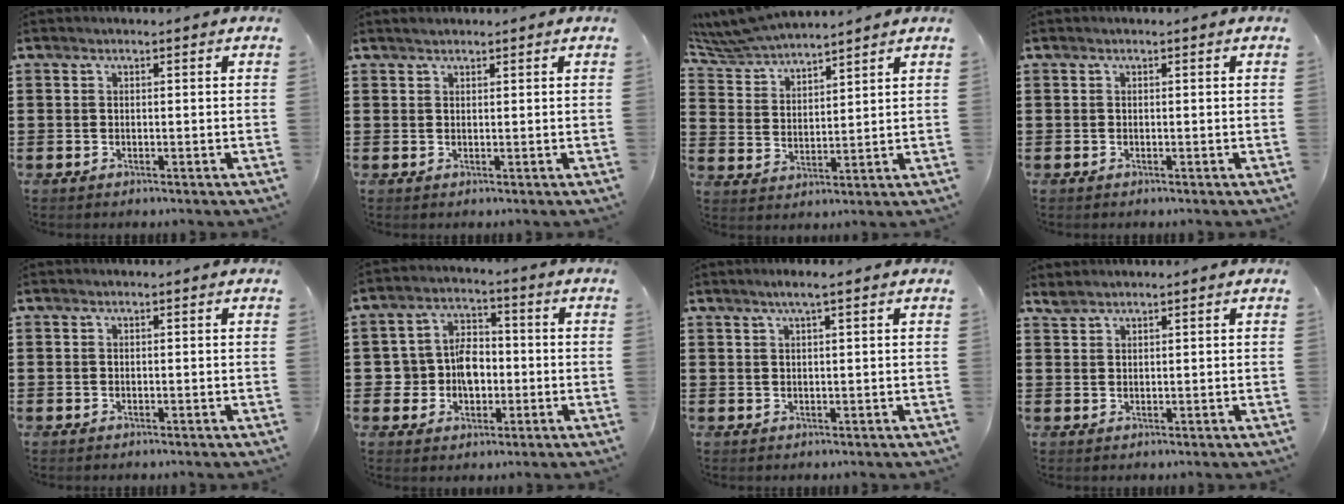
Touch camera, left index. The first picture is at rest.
{"total": 0.9, "force": [0.8, 0.2, 0.2], "torque": [-0.005, 0.002, 0.016]}
{"total": 6.3, "force": [6.1, 0.6, 1.4], "torque": [-0.054, -0.027, 0.110]}
{"total": 0.0}
{"total": 0.0}
{"total": 5.9, "force": [-0.9, 4.9, 3.2], "torque": [-0.064, 0.009, -0.018]}
{"total": 2.0, "force": [1.2, 0.0, 1.6], "torque": [-0.032, 0.000, 0.021]}
{"total": 1.6, "force": [1.5, 0.3, 0.3], "torque": [-0.008, 0.000, 0.030]}